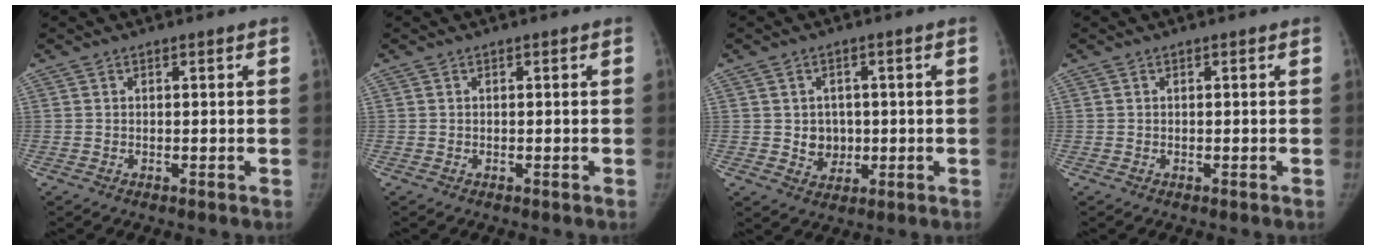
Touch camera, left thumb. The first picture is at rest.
{"total": 0.0}
{"total": 4.7, "force": [-0.1, 4.3, 2.0], "torque": [0.001, 0.003, 0.005]}
{"total": 0.0}